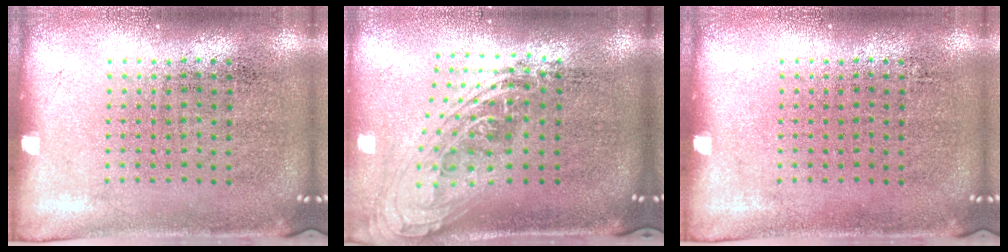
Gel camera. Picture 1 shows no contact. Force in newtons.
{"total": 2.2, "press": 1.7, "slide": 1.5}
{"total": 0.0}